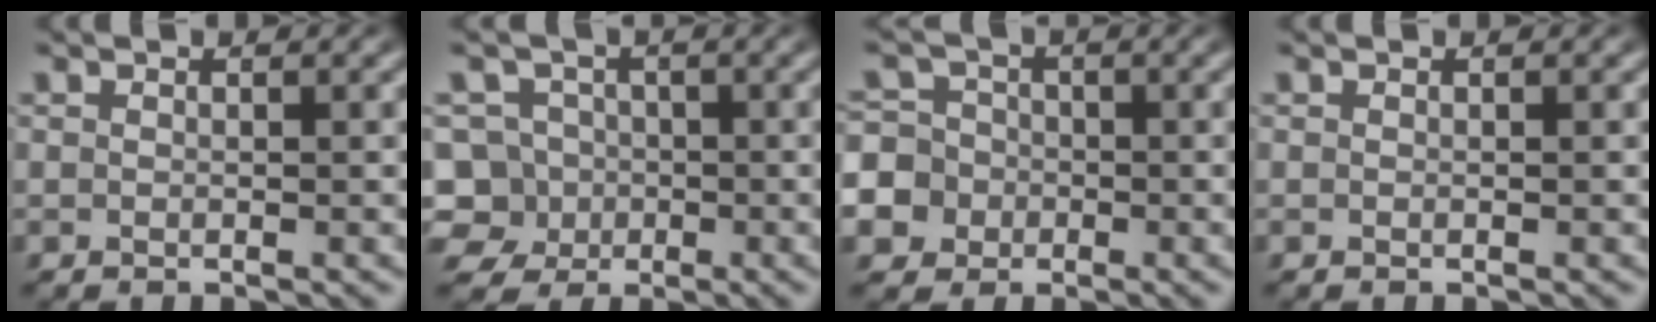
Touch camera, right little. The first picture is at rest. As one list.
[{"total": 10.9, "force": [-2.7, 10.0, 3.3], "torque": [-0.091, -0.062, -0.039]}, {"total": 10.2, "force": [-2.6, 9.4, 2.9], "torque": [-0.081, -0.048, -0.045]}, {"total": 0.0}]